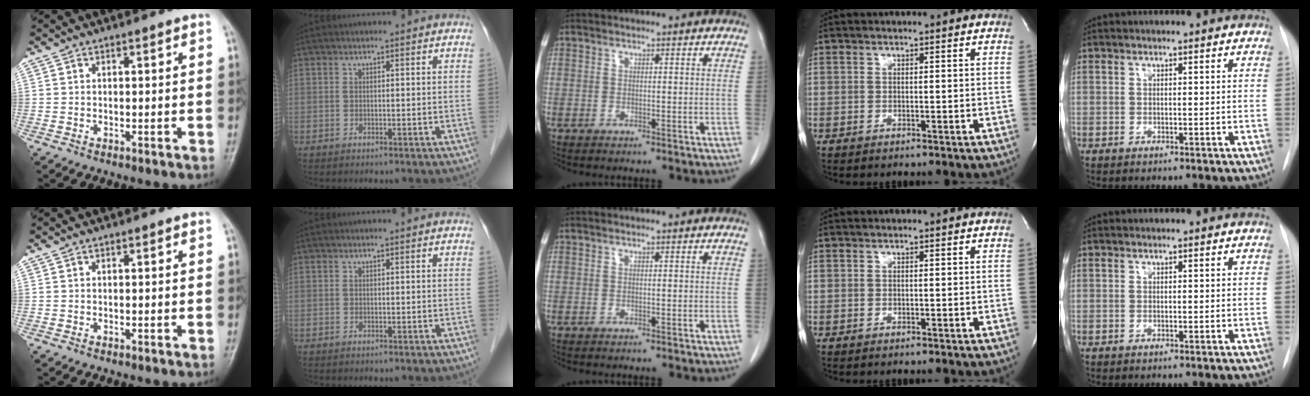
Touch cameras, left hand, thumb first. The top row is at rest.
{}